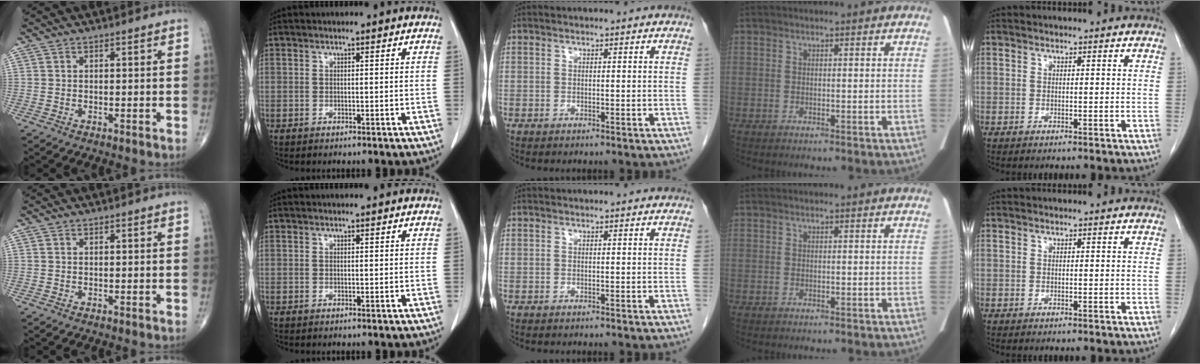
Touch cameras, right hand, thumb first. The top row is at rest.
{}